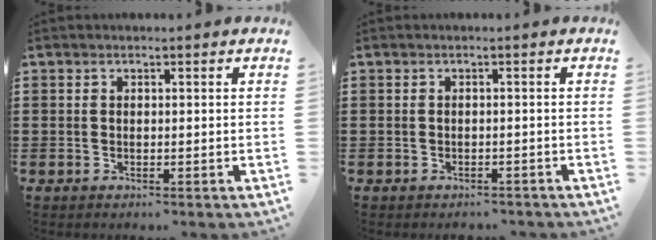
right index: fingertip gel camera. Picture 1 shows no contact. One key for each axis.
{"total": 0.9, "fx": -0.8, "fy": 0.3, "fz": 0.0, "tx": -0.004, "ty": 0.000, "tz": -0.019}